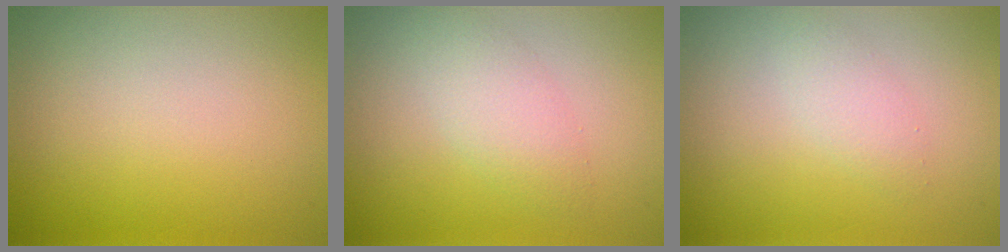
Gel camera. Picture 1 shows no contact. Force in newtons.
{"total": 2.4, "press": 2.4, "slide": 0.2}
{"total": 1.6, "press": 1.6, "slide": 0.1}